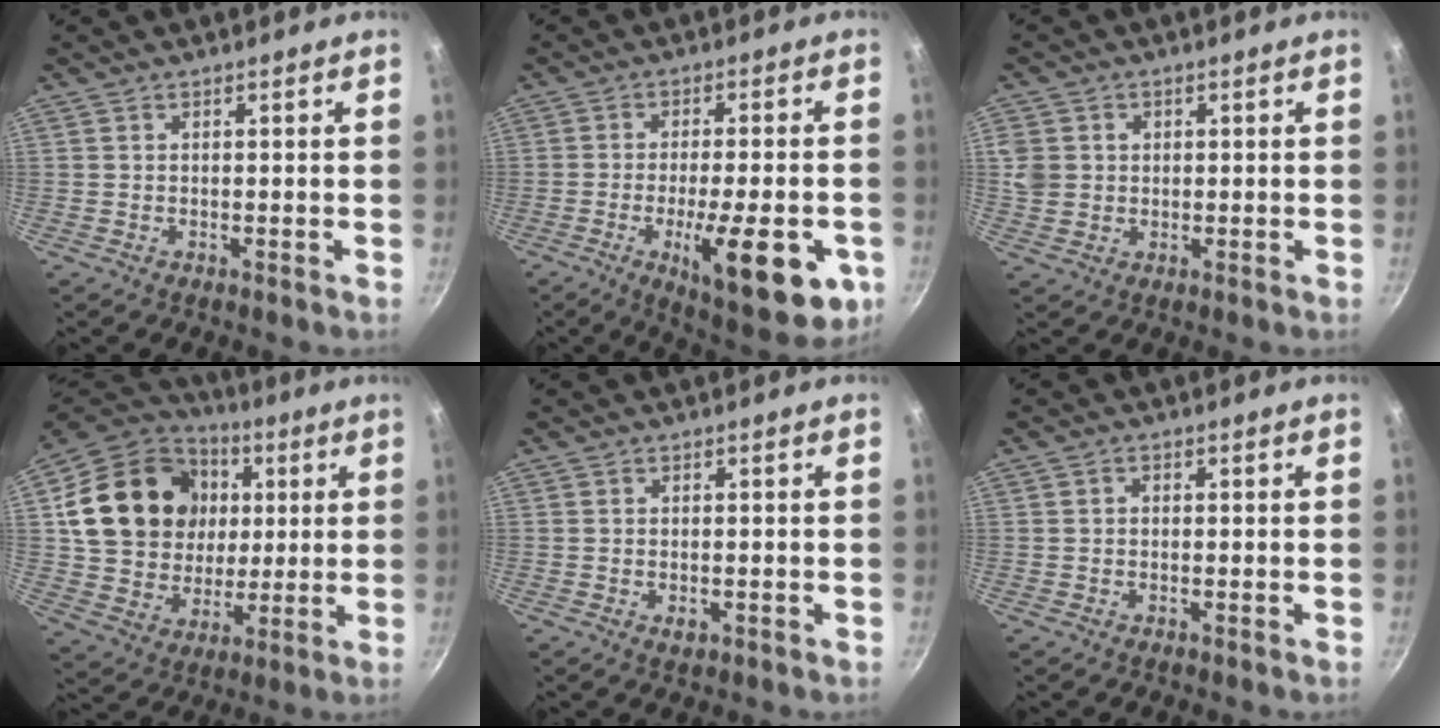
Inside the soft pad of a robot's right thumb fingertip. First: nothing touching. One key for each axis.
{"total": 18.5, "fx": -6.2, "fy": 5.9, "fz": 16.4, "tx": -0.205, "ty": 0.005, "tz": -0.080}
{"total": 5.4, "fx": 0.8, "fy": 4.8, "fz": 2.3, "tx": -0.031, "ty": -0.004, "tz": 0.015}
{"total": 23.2, "fx": 4.7, "fy": 19.0, "fz": 12.4, "tx": -0.200, "ty": 0.013, "tz": 0.088}
{"total": 1.9, "fx": -0.5, "fy": 1.2, "fz": 1.3, "tx": -0.021, "ty": -0.002, "tz": -0.007}
{"total": 1.0, "fx": 0.0, "fy": 0.9, "fz": 0.5, "tx": -0.008, "ty": 0.007, "tz": 0.000}